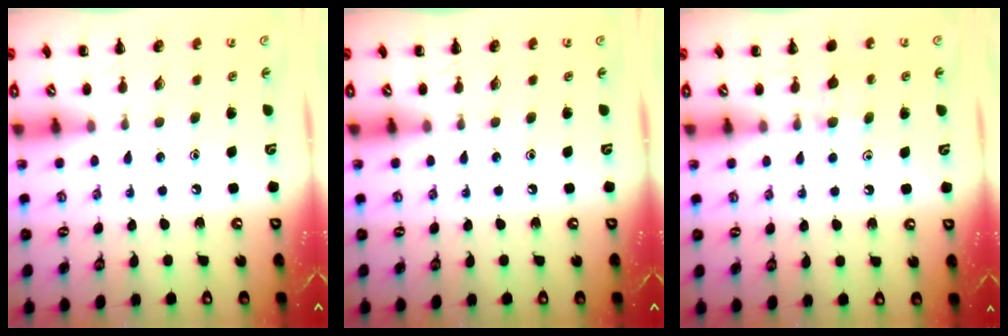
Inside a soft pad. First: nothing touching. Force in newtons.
{"total": 0.0}
{"total": 7.2, "press": 6.9, "slide": 1.9}